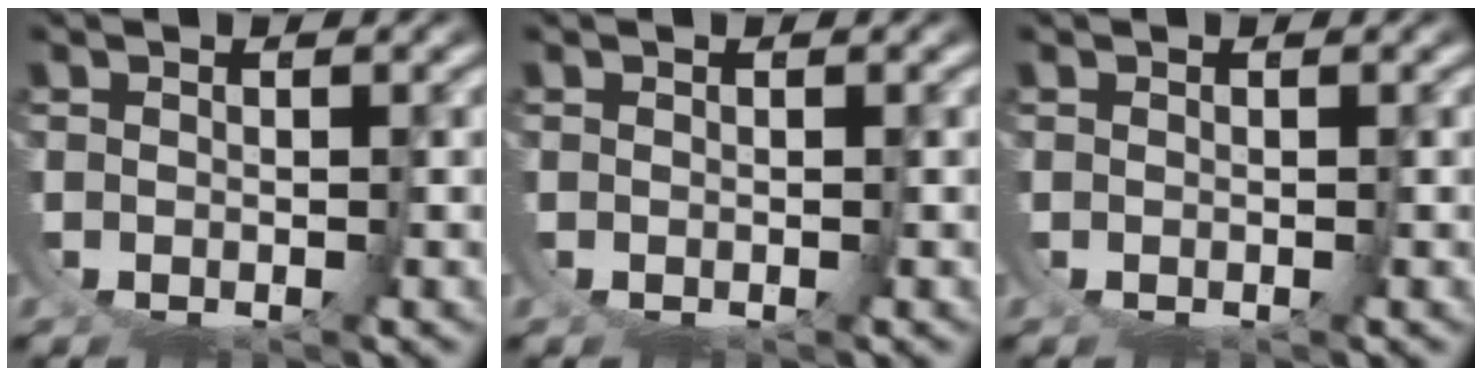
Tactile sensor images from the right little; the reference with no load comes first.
{"total": 0.0}
{"total": 0.0}